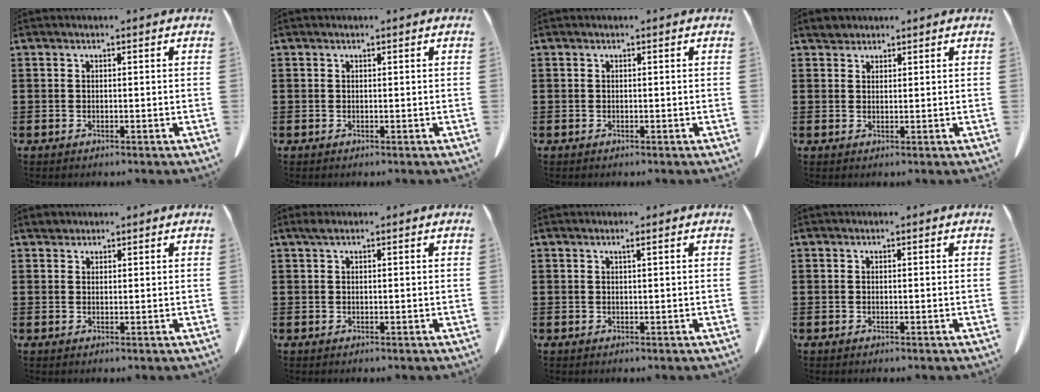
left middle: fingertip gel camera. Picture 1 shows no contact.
{"total": 0.0}
{"total": 0.0}
{"total": 1.6, "force": [1.4, 0.6, 0.0], "torque": [-0.004, 0.004, 0.029]}
{"total": 1.1, "force": [1.0, 0.5, 0.1], "torque": [-0.005, 0.002, 0.021]}
{"total": 0.9, "force": [0.4, 0.2, 0.8], "torque": [-0.017, 0.003, 0.007]}
{"total": 0.8, "force": [0.4, -0.1, 0.7], "torque": [-0.011, -0.003, 0.008]}
{"total": 0.0}